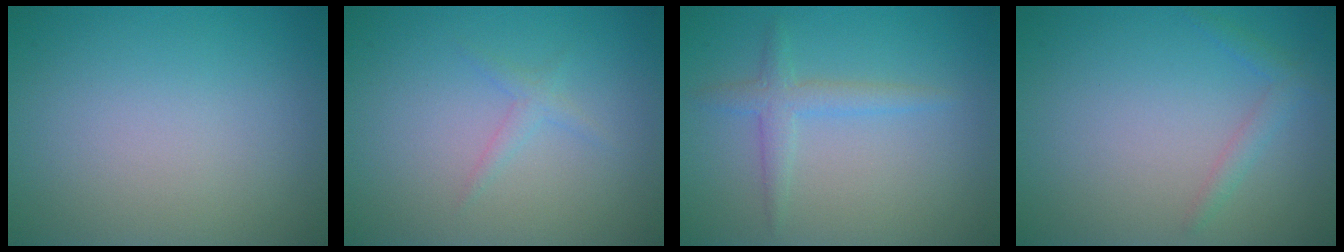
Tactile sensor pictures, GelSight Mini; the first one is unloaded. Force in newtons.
{"total": 1.1, "press": 1.1, "slide": 0.0}
{"total": 2.1, "press": 2.1, "slide": 0.1}
{"total": 1.4, "press": 1.4, "slide": 0.1}